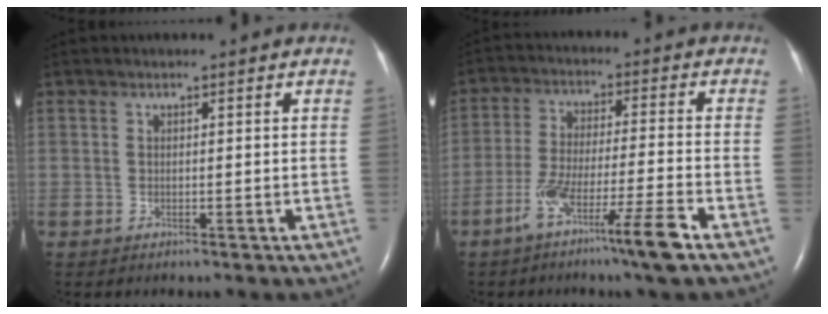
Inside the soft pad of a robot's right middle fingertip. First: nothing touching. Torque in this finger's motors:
{"motor_torque": [1.08, -1.06, 0.18, 0.14]}